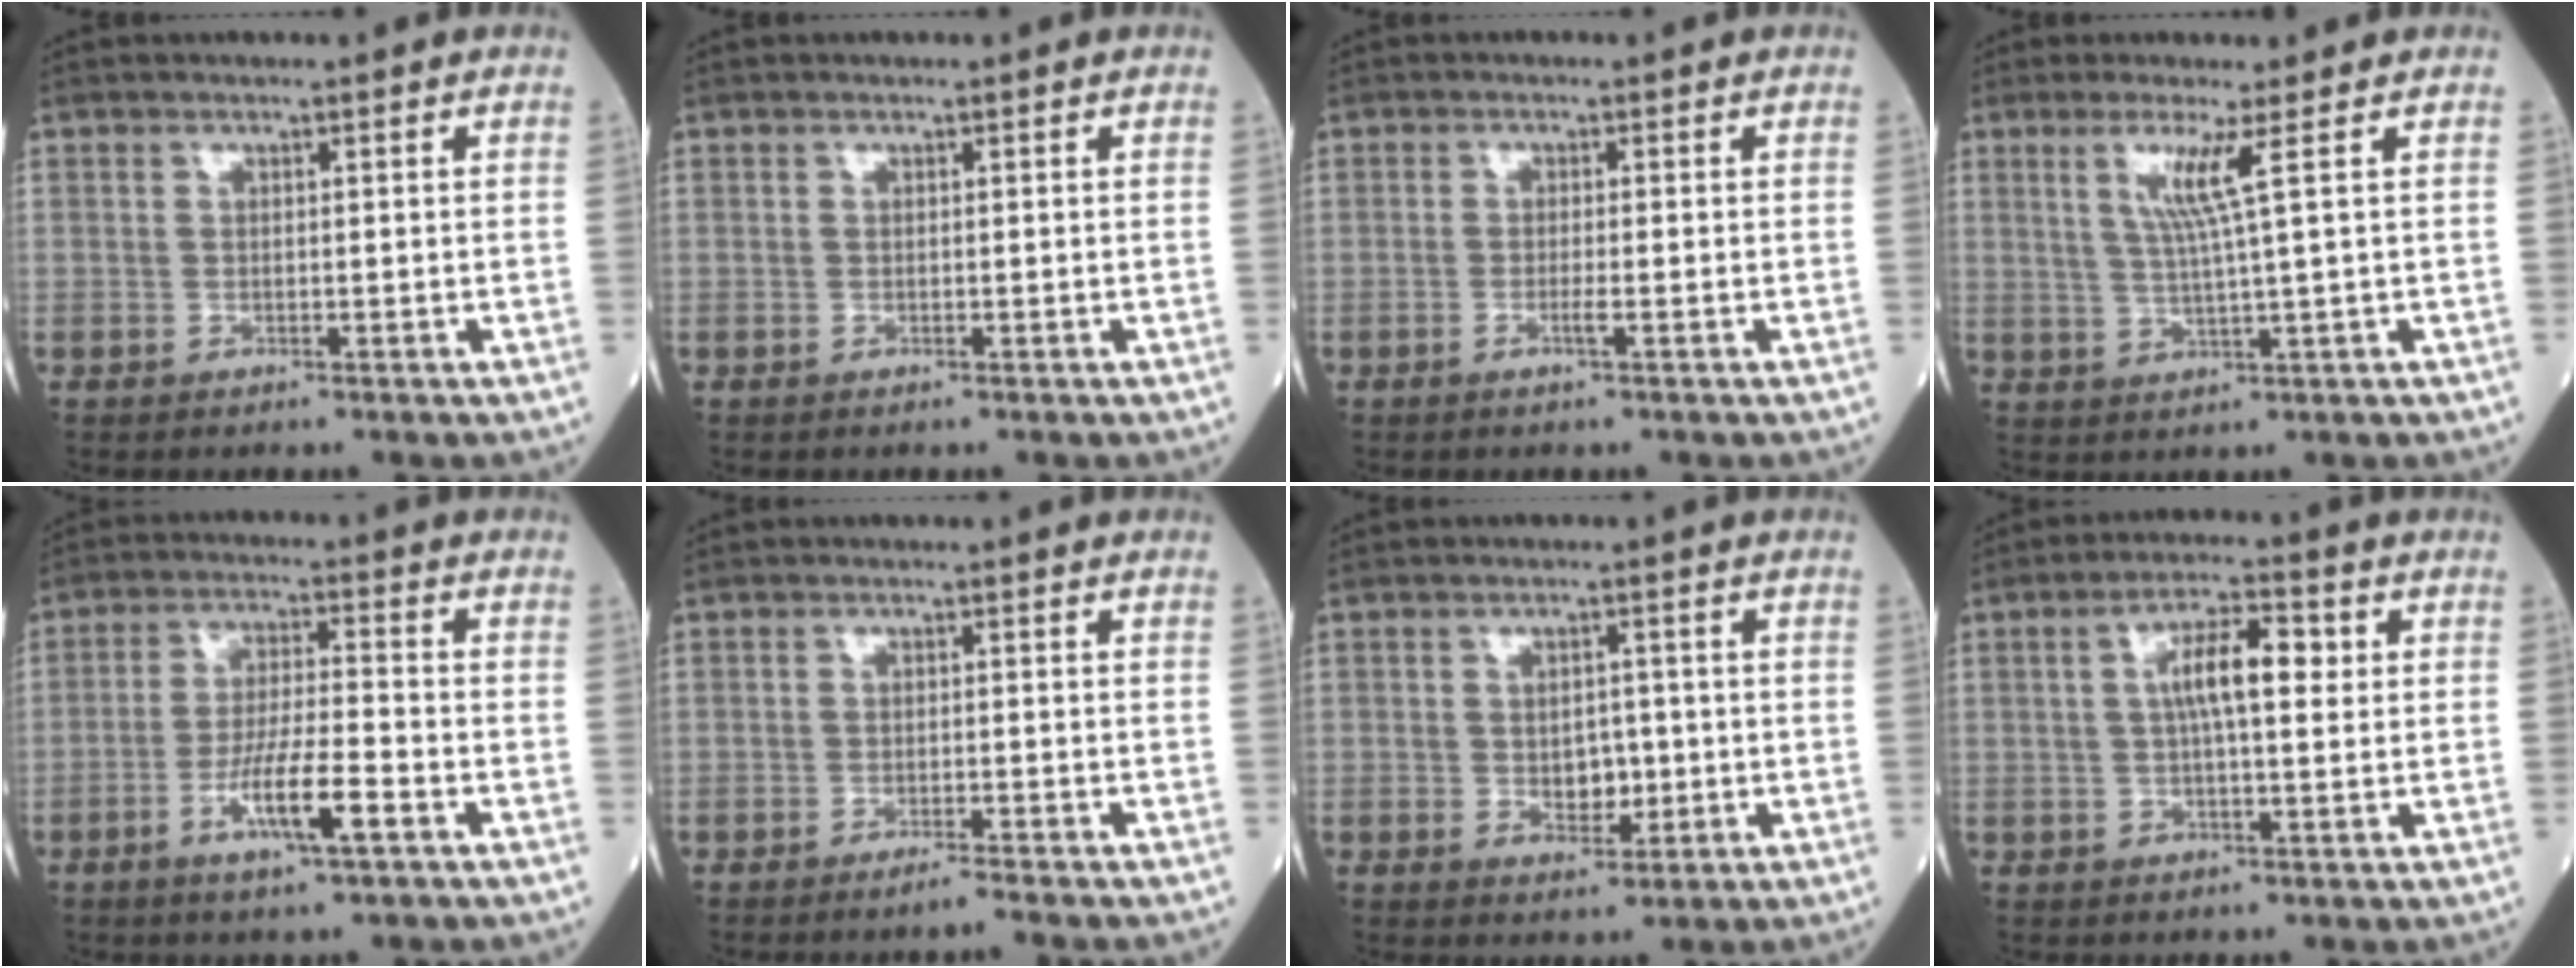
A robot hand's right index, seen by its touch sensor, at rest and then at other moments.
{"total": 0.0}
{"total": 1.5, "force": [-0.6, -0.1, 1.4], "torque": [-0.028, -0.003, -0.013]}
{"total": 5.0, "force": [1.9, -1.3, 4.4], "torque": [-0.090, -0.006, 0.041]}
{"total": 8.4, "force": [-3.6, 0.8, 7.6], "torque": [-0.144, -0.007, -0.065]}
{"total": 1.9, "force": [-1.6, -0.4, 1.0], "torque": [-0.016, 0.000, -0.026]}
{"total": 4.0, "force": [-0.4, 2.6, 3.0], "torque": [-0.037, 0.000, 0.000]}
{"total": 7.2, "force": [1.5, 1.9, 6.7], "torque": [-0.122, 0.020, 0.025]}